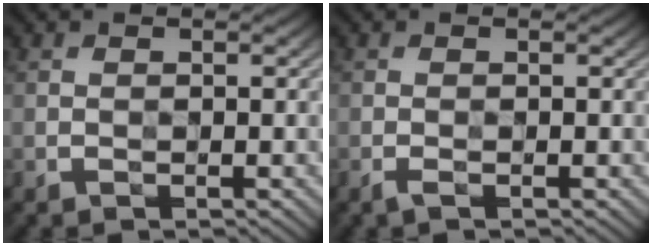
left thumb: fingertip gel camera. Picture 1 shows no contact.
{"total": 1.0, "force": [-0.8, 0.0, 0.7], "torque": [-0.017, 0.002, -0.015]}